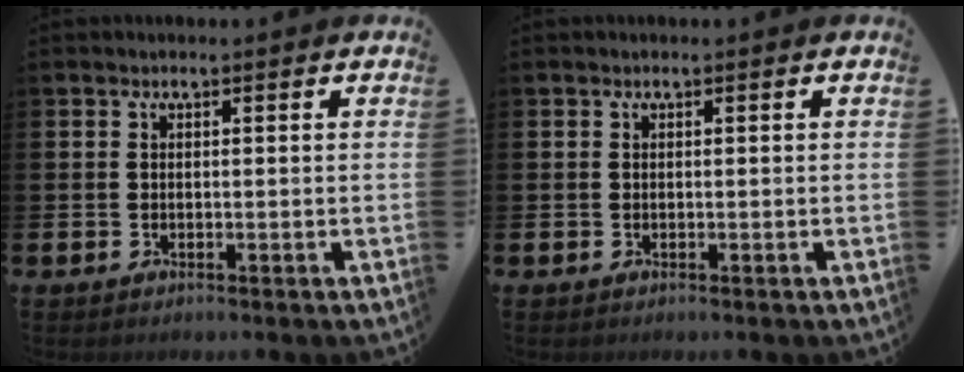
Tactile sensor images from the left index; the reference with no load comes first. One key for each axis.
{"total": 0.0}